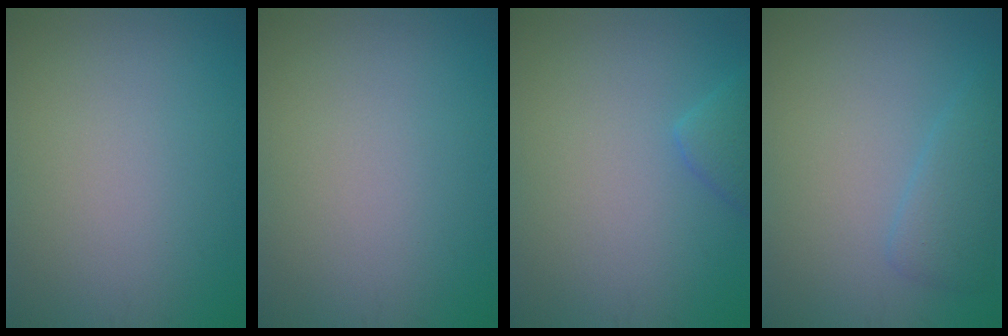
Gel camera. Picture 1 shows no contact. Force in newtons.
{"total": 0.0}
{"total": 1.8, "press": 1.8, "slide": 0.1}
{"total": 2.4, "press": 2.4, "slide": 0.2}